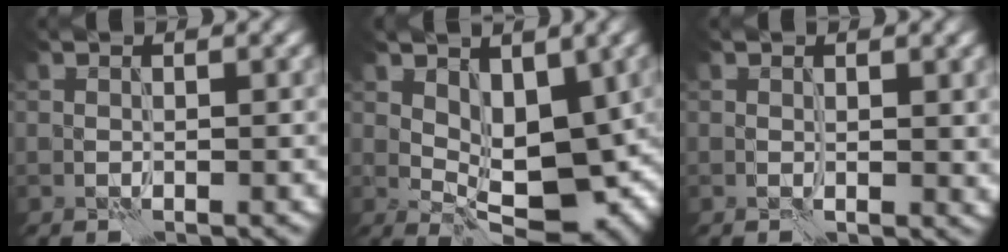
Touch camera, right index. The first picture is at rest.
{"total": 7.7, "force": [1.3, 4.1, 6.3], "torque": [-0.087, -0.016, 0.030]}
{"total": 1.2, "force": [0.3, 0.6, 1.0], "torque": [-0.012, -0.004, 0.008]}